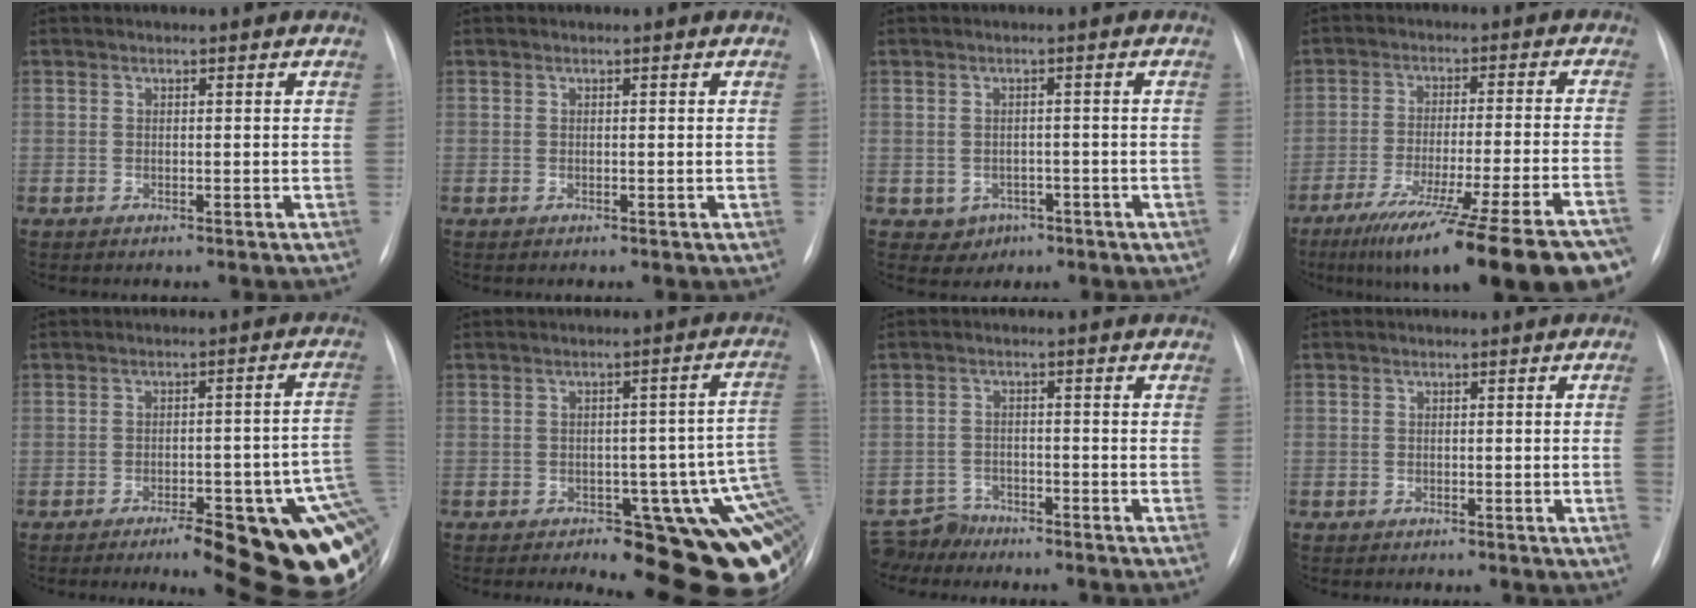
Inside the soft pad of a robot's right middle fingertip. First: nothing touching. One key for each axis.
{"total": 0.0}
{"total": 3.7, "fx": -1.4, "fy": 3.4, "fz": 0.8, "tx": -0.011, "ty": 0.012, "tz": -0.003}
{"total": 25.5, "fx": -18.8, "fy": 1.5, "fz": 17.1, "tx": -0.184, "ty": -0.038, "tz": -0.274}
{"total": 22.2, "fx": -9.8, "fy": 4.9, "fz": 19.2, "tx": -0.124, "ty": 0.015, "tz": -0.114}
{"total": 21.5, "fx": -8.7, "fy": 7.2, "fz": 18.3, "tx": -0.117, "ty": 0.011, "tz": -0.100}
{"total": 4.3, "fx": -4.0, "fy": 1.1, "fz": -1.0, "tx": 0.018, "ty": -0.004, "tz": -0.073}
{"total": 1.7, "fx": -0.5, "fy": -0.3, "fz": 1.6, "tx": -0.025, "ty": 0.002, "tz": -0.010}